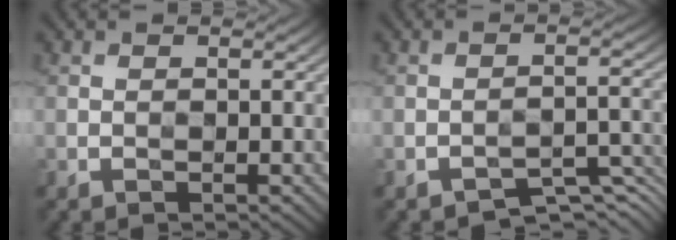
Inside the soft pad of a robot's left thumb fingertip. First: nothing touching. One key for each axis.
{"total": 3.6, "fx": -3.3, "fy": 0.6, "fz": 1.3, "tx": -0.014, "ty": 0.008, "tz": -0.050}